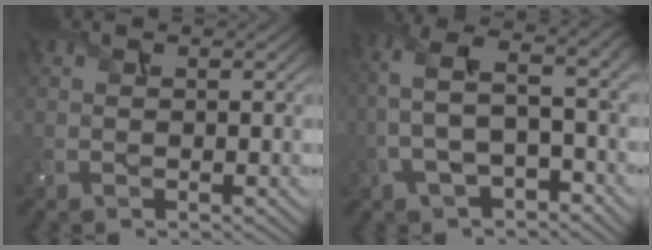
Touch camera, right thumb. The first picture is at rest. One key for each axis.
{"total": 9.5, "fx": -1.1, "fy": 4.7, "fz": 8.2, "tx": -0.203, "ty": 0.009, "tz": -0.027}